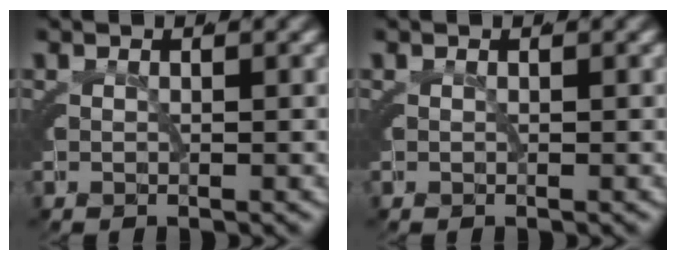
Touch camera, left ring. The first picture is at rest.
{"total": 0.0}